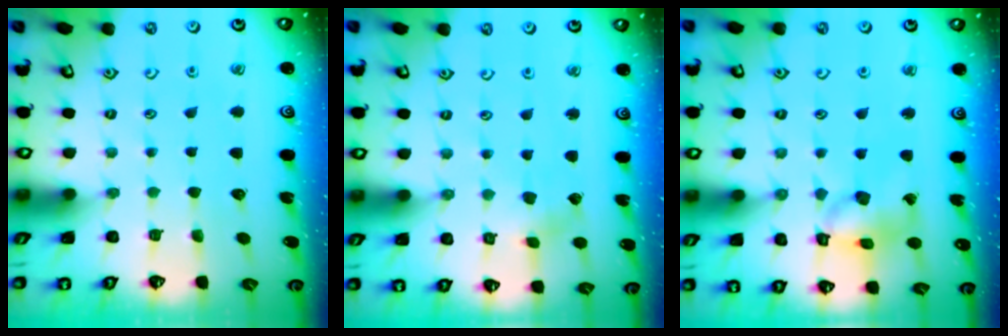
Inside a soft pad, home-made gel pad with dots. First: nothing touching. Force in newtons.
{"total": 2.0, "press": 2.0, "slide": 0.1}
{"total": 11.8, "press": 11.7, "slide": 1.5}